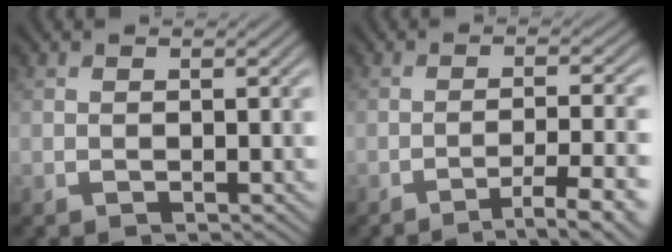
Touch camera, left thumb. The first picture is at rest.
{"total": 7.7, "force": [-4.8, 1.2, 5.9], "torque": [-0.089, 0.010, -0.070]}